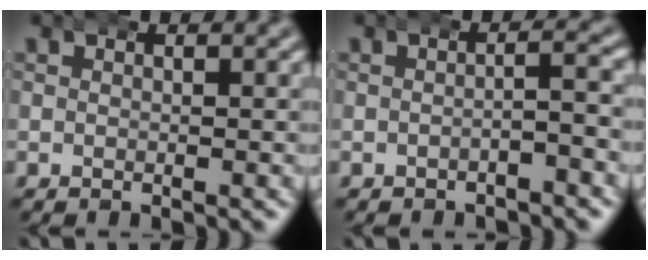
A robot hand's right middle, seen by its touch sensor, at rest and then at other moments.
{"total": 1.5, "force": [-0.6, 0.2, 1.3], "torque": [-0.011, 0.004, -0.013]}